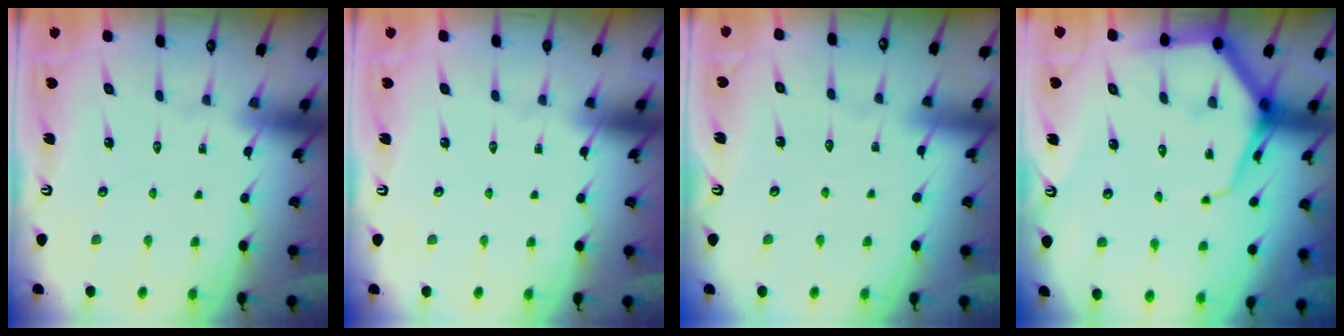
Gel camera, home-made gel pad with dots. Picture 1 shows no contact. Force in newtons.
{"total": 0.0}
{"total": 2.8, "press": 2.8, "slide": 0.4}
{"total": 10.4, "press": 10.3, "slide": 1.1}